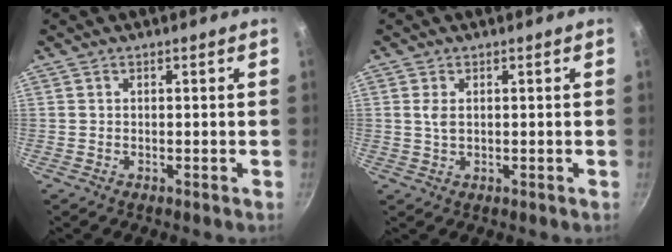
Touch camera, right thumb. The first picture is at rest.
{"total": 2.1, "force": [0.5, 1.1, 1.7], "torque": [-0.034, -0.002, 0.011]}